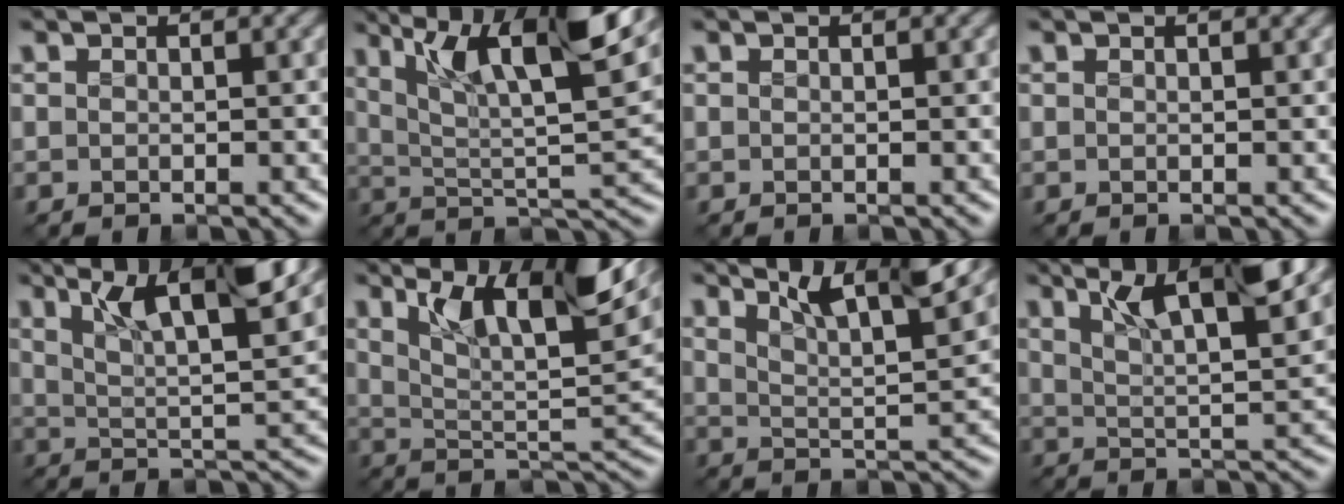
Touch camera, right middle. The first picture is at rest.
{"total": 11.4, "force": [6.1, 3.3, 9.1], "torque": [-0.152, 0.001, 0.098]}
{"total": 0.0}
{"total": 0.5, "force": [0.4, 0.1, 0.3], "torque": [-0.006, 0.000, 0.007]}
{"total": 9.5, "force": [5.2, 2.4, 7.5], "torque": [-0.128, 0.011, 0.087]}
{"total": 10.4, "force": [6.0, 2.9, 8.0], "torque": [-0.143, 0.000, 0.100]}
{"total": 7.9, "force": [5.6, 1.5, 5.3], "torque": [-0.084, 0.008, 0.080]}
{"total": 8.6, "force": [5.0, 2.0, 6.7], "torque": [-0.113, 0.010, 0.084]}